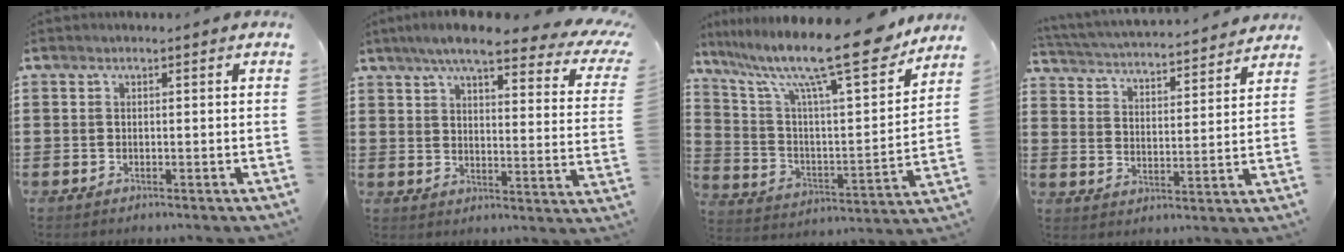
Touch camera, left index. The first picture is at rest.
{"total": 8.0, "force": [6.1, 0.8, 5.0], "torque": [-0.104, -0.032, 0.099]}
{"total": 17.2, "force": [13.4, 2.0, 10.5], "torque": [-0.219, -0.079, 0.219]}
{"total": 3.7, "force": [3.7, -0.4, 0.4], "torque": [-0.030, -0.034, 0.056]}